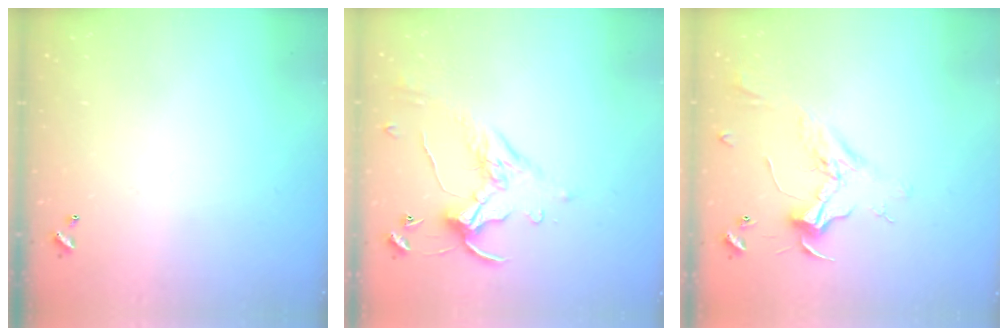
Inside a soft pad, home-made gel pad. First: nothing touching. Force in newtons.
{"total": 1.2, "press": 0.6, "slide": 1.0}
{"total": 2.3, "press": 2.2, "slide": 0.6}